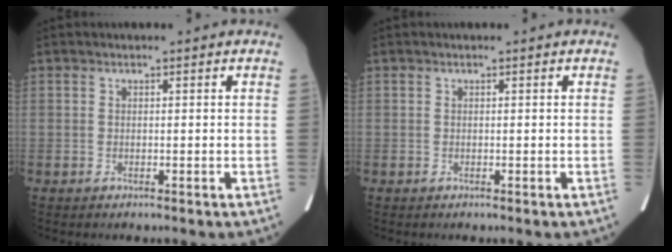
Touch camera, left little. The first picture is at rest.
{"total": 0.0}